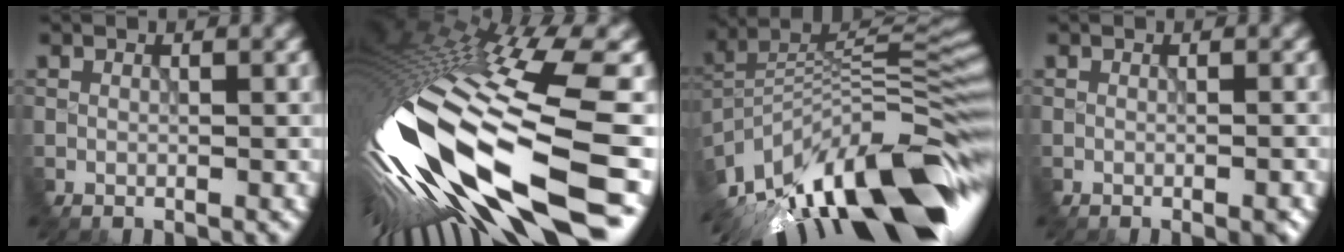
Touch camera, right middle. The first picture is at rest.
{"total": 17.6, "force": [-7.5, 3.1, 15.6], "torque": [-0.306, -0.040, -0.098]}
{"total": 14.9, "force": [-9.1, 4.2, 11.0], "torque": [-0.216, 0.015, -0.142]}
{"total": 1.6, "force": [-0.8, 0.3, 1.3], "torque": [-0.003, 0.006, 0.006]}